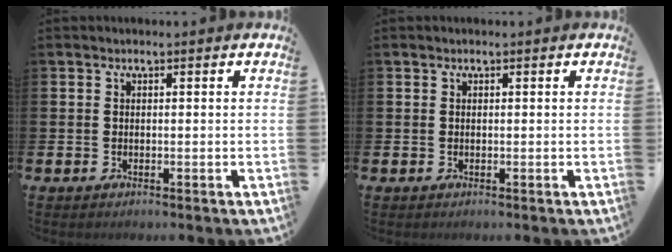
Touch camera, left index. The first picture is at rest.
{"total": 0.0}